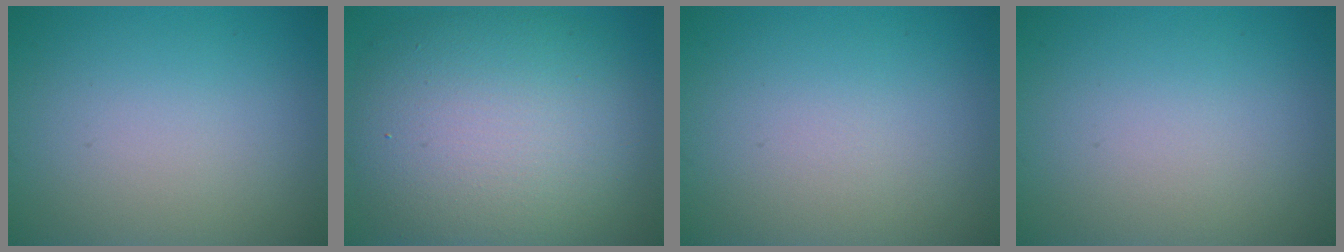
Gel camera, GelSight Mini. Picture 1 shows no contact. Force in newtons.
{"total": 11.3, "press": 11.3, "slide": 0.8}
{"total": 0.0}
{"total": 0.0}